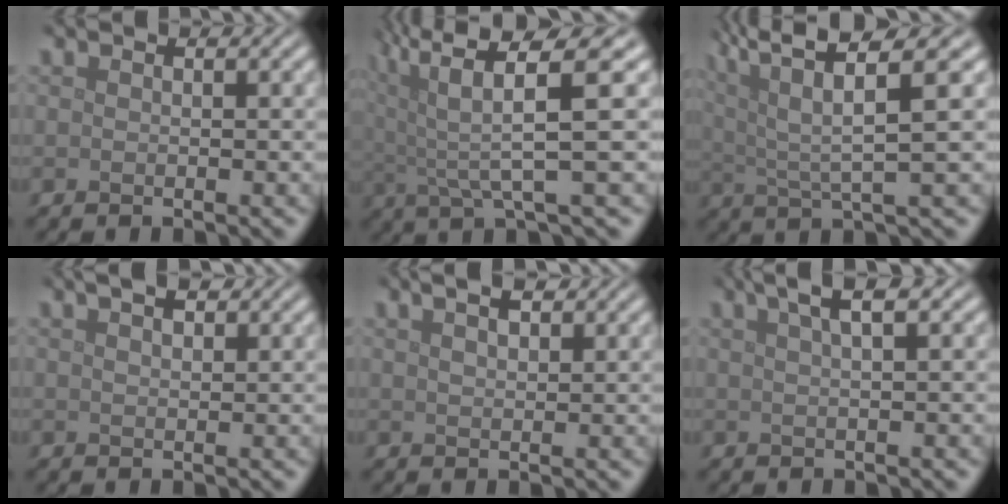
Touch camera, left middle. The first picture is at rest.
{"total": 7.8, "force": [3.2, 1.3, 6.9], "torque": [-0.119, 0.013, 0.053]}
{"total": 8.3, "force": [3.7, 1.9, 7.2], "torque": [-0.124, 0.021, 0.069]}
{"total": 2.4, "force": [1.7, 1.0, 1.4], "torque": [-0.015, 0.004, 0.016]}
{"total": 3.1, "force": [2.1, 1.3, 2.0], "torque": [-0.023, 0.013, 0.018]}
{"total": 3.9, "force": [2.2, 1.1, 3.0], "torque": [-0.025, 0.010, 0.020]}